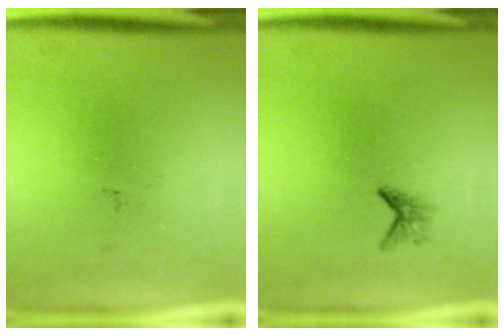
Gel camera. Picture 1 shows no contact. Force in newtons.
{"total": 1.2}